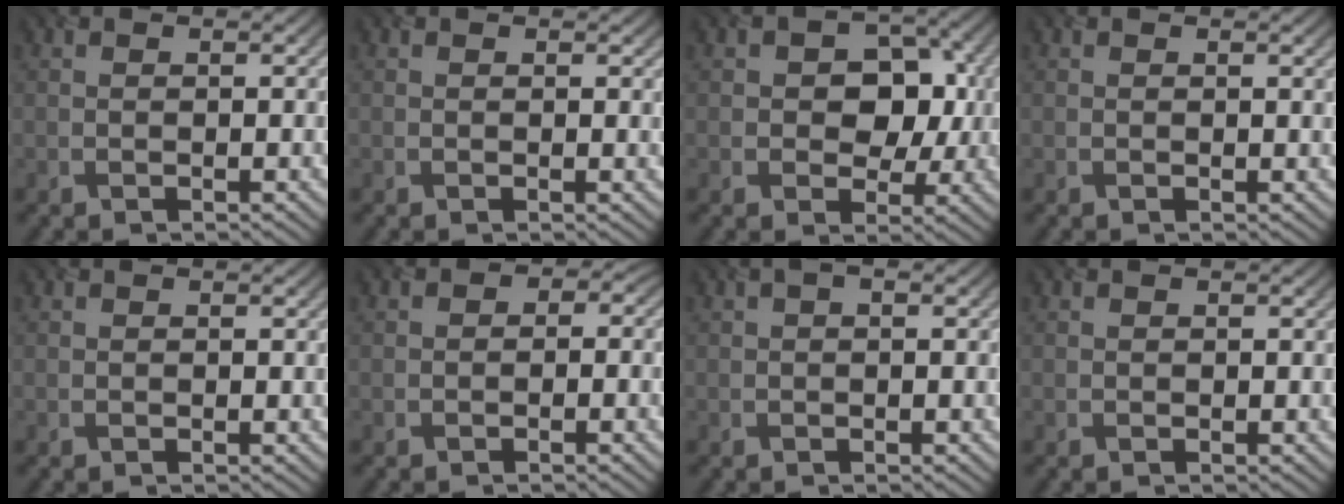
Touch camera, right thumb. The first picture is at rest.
{"total": 0.5, "force": [0.3, 0.2, 0.4], "torque": [-0.003, -0.002, 0.005]}
{"total": 6.6, "force": [0.1, 5.1, 4.3], "torque": [-0.059, -0.002, -0.008]}
{"total": 1.2, "force": [0.6, 0.1, 1.1], "torque": [-0.013, -0.002, 0.009]}
{"total": 0.0}
{"total": 1.7, "force": [-0.7, 1.4, 0.7], "torque": [0.003, 0.003, -0.017]}
{"total": 1.3, "force": [0.3, 0.5, 1.1], "torque": [-0.016, 0.004, 0.005]}
{"total": 0.0}